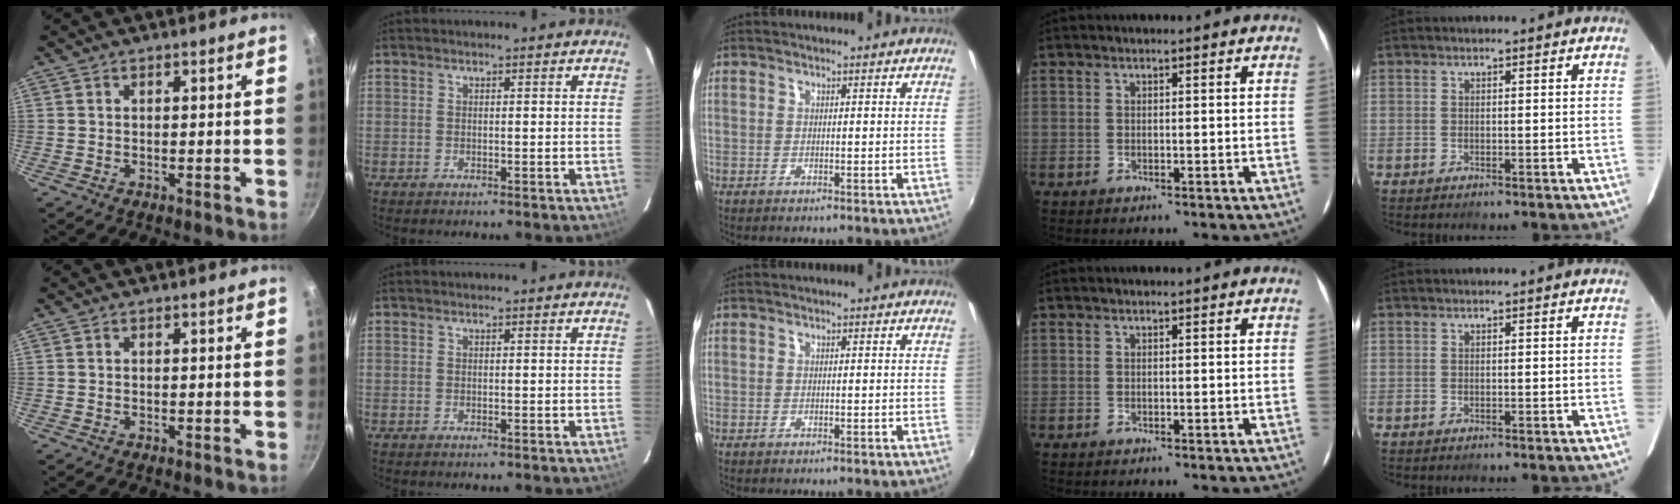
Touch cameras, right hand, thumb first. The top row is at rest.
{}